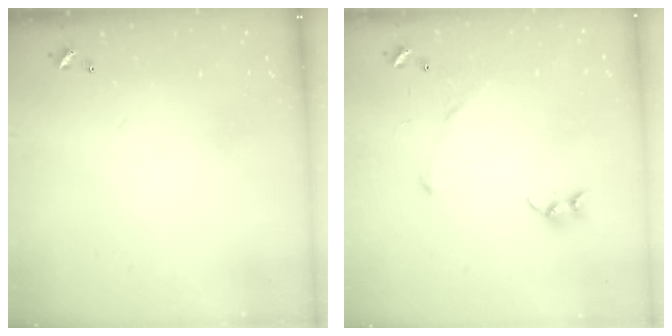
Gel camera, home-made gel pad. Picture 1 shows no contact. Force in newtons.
{"total": 3.9, "press": 3.9, "slide": 0.8}